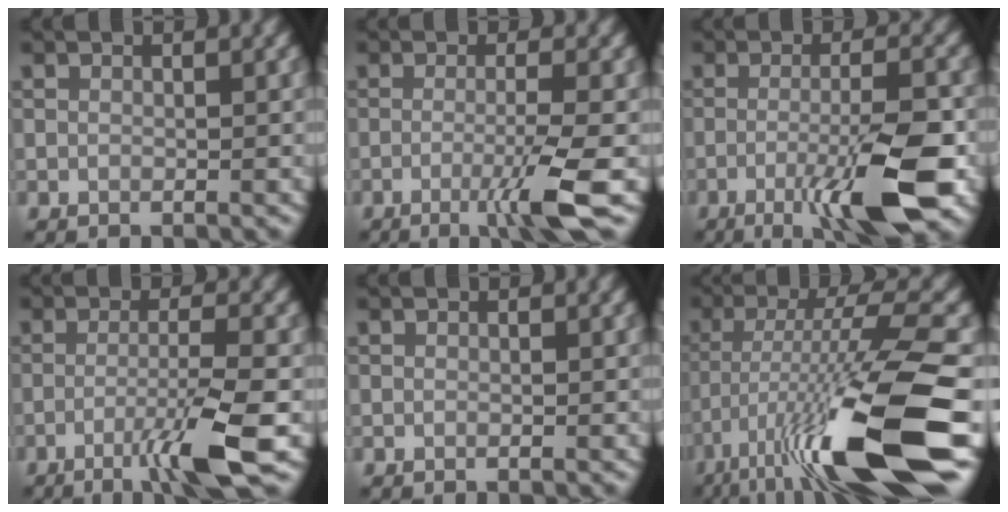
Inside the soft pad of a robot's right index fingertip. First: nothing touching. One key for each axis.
{"total": 4.5, "fx": -1.6, "fy": 0.3, "fz": 4.2, "tx": -0.068, "ty": -0.001, "tz": -0.039}
{"total": 7.9, "fx": -2.9, "fy": 1.1, "fz": 7.2, "tx": -0.116, "ty": 0.005, "tz": -0.054}
{"total": 5.5, "fx": -2.4, "fy": 0.3, "fz": 4.9, "tx": -0.080, "ty": 0.006, "tz": -0.054}
{"total": 0.0}
{"total": 14.4, "fx": -6.3, "fy": 2.4, "fz": 12.7, "tx": -0.224, "ty": -0.006, "tz": -0.098}